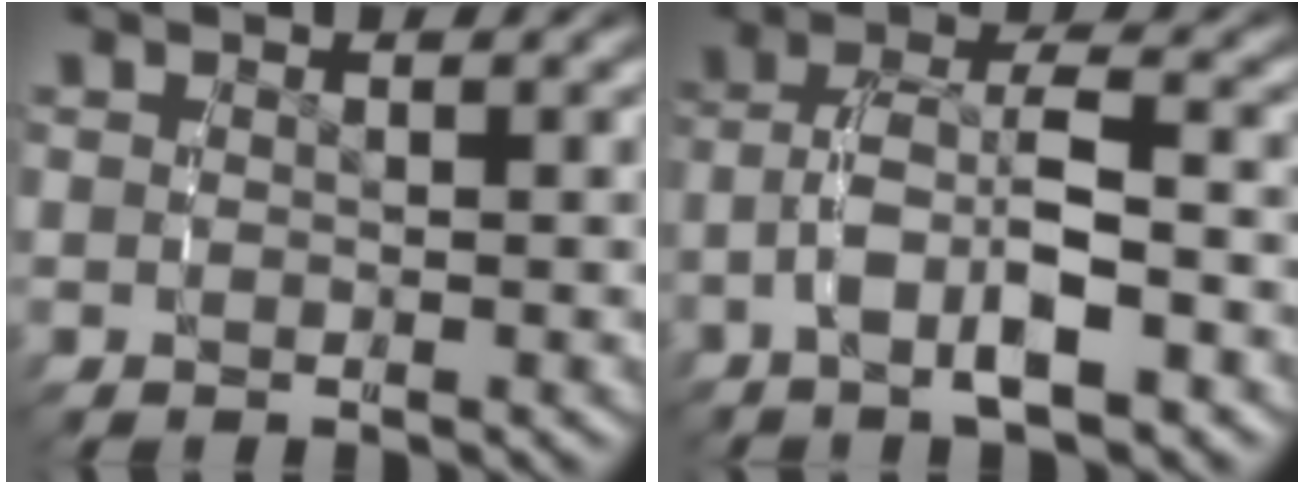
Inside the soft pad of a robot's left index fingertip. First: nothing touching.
{"total": 5.0, "force": [-1.7, 2.5, 4.0], "torque": [-0.079, 0.002, -0.034]}